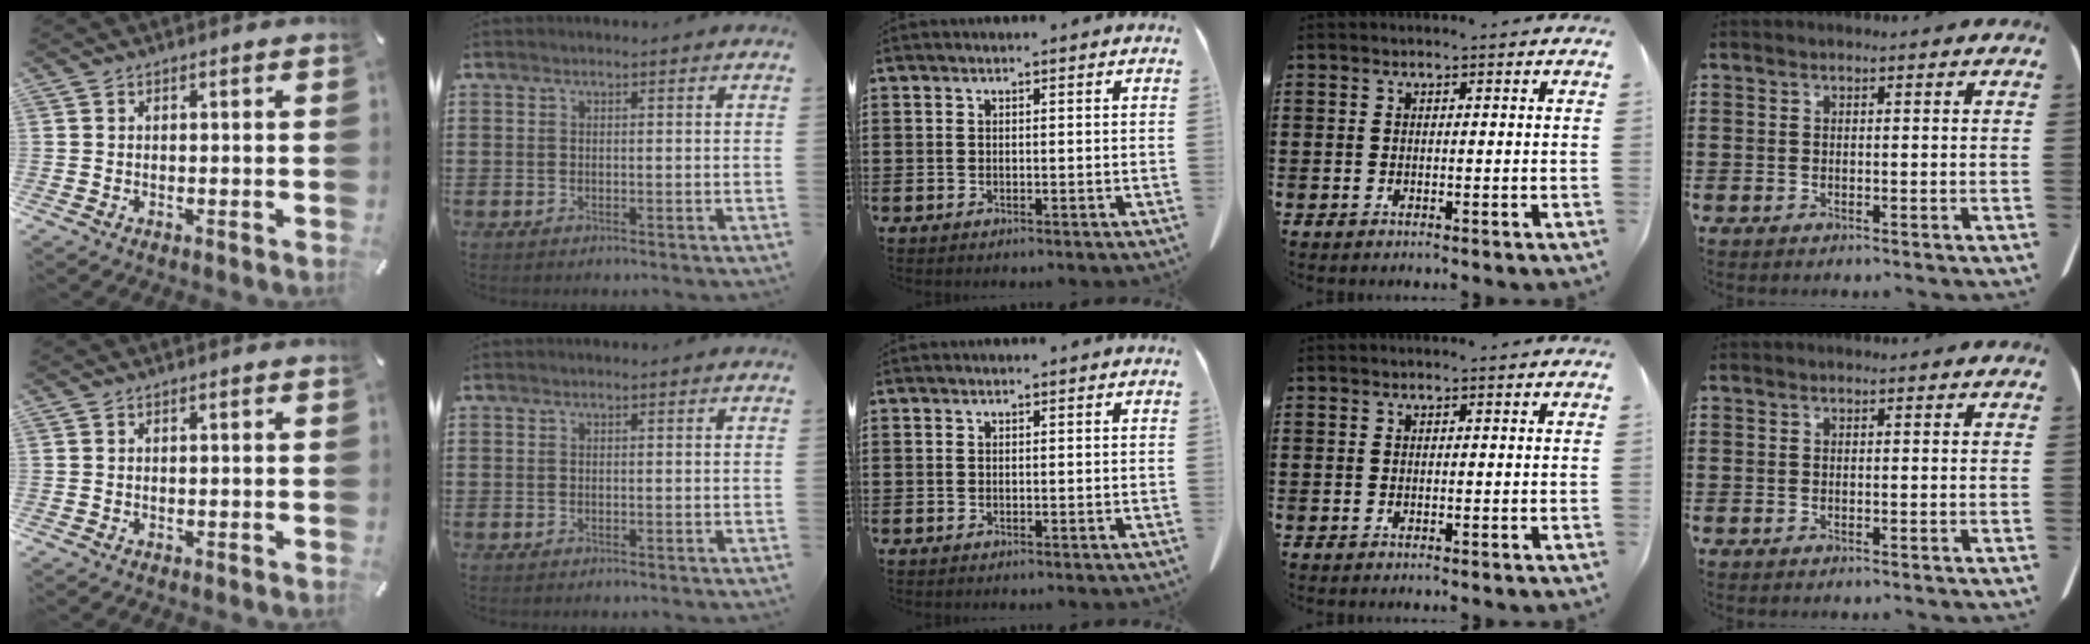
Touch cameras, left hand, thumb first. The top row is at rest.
{}